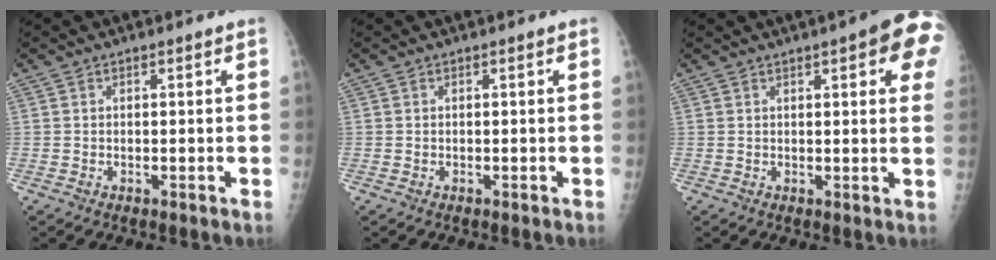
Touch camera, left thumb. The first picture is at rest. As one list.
[{"total": 0.0}, {"total": 10.5, "force": [4.3, 2.6, 9.2], "torque": [-0.087, -0.006, 0.042]}]